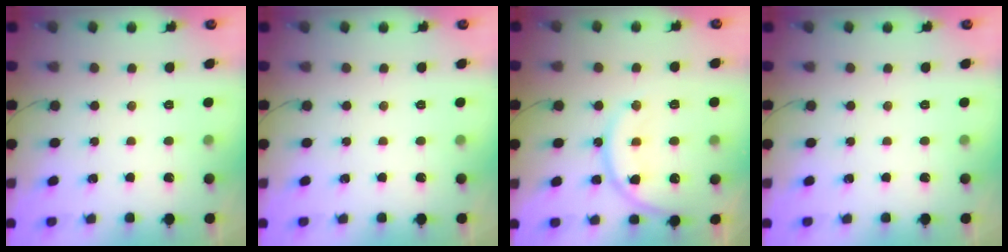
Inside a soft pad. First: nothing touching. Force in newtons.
{"total": 0.0}
{"total": 14.3, "press": 14.2, "slide": 1.6}
{"total": 0.0}